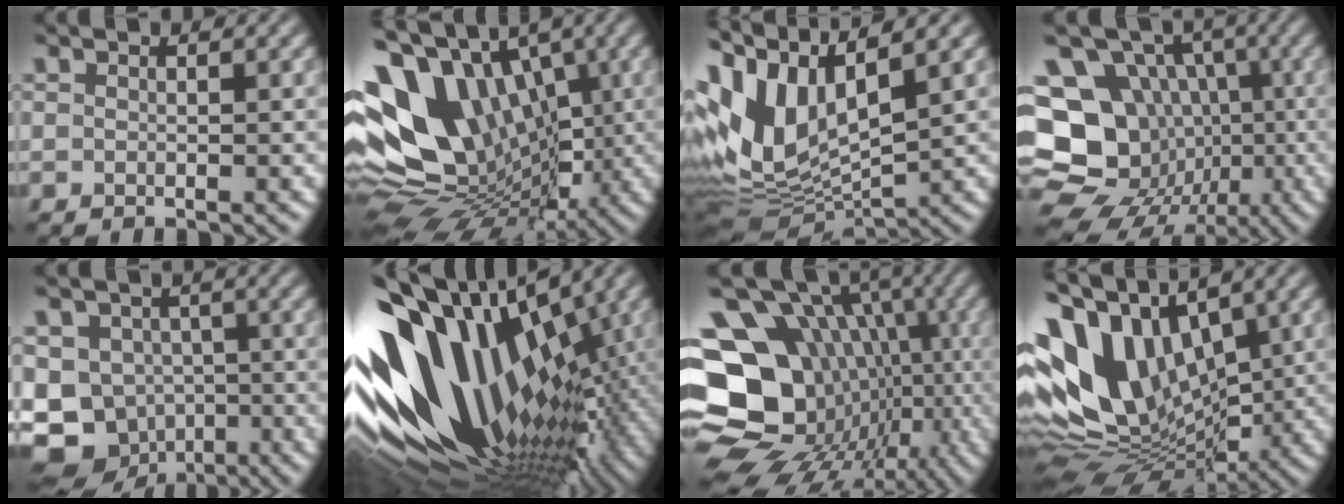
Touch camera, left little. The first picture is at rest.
{"total": 13.8, "force": [2.0, 9.4, 9.8], "torque": [-0.195, 0.012, 0.021]}
{"total": 11.9, "force": [3.8, 6.0, 9.5], "torque": [-0.223, 0.007, 0.071]}
{"total": 18.9, "force": [-1.8, 16.8, 8.6], "torque": [-0.192, 0.017, -0.038]}
{"total": 10.1, "force": [-3.9, 8.3, 4.2], "torque": [-0.081, -0.026, -0.069]}
{"total": 16.3, "force": [1.2, 10.5, 12.5], "torque": [-0.230, 0.020, 0.015]}
{"total": 18.7, "force": [-2.7, 15.1, 10.6], "torque": [-0.157, 0.016, -0.034]}
{"total": 14.2, "force": [3.5, 8.6, 10.8], "torque": [-0.225, 0.012, 0.055]}